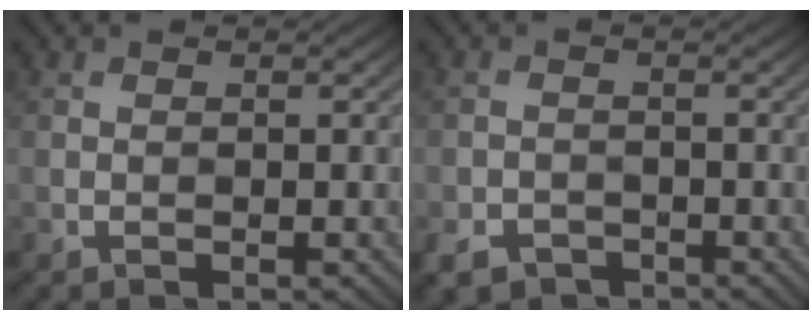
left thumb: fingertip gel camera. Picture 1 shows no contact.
{"total": 3.4, "force": [-2.4, 2.1, 1.1], "torque": [-0.025, -0.008, -0.048]}